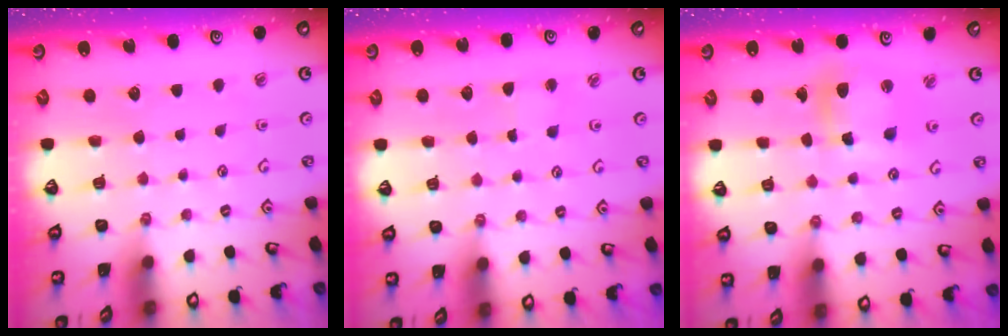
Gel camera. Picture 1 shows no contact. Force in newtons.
{"total": 1.8, "press": 1.8, "slide": 0.2}
{"total": 11.0, "press": 10.9, "slide": 1.4}